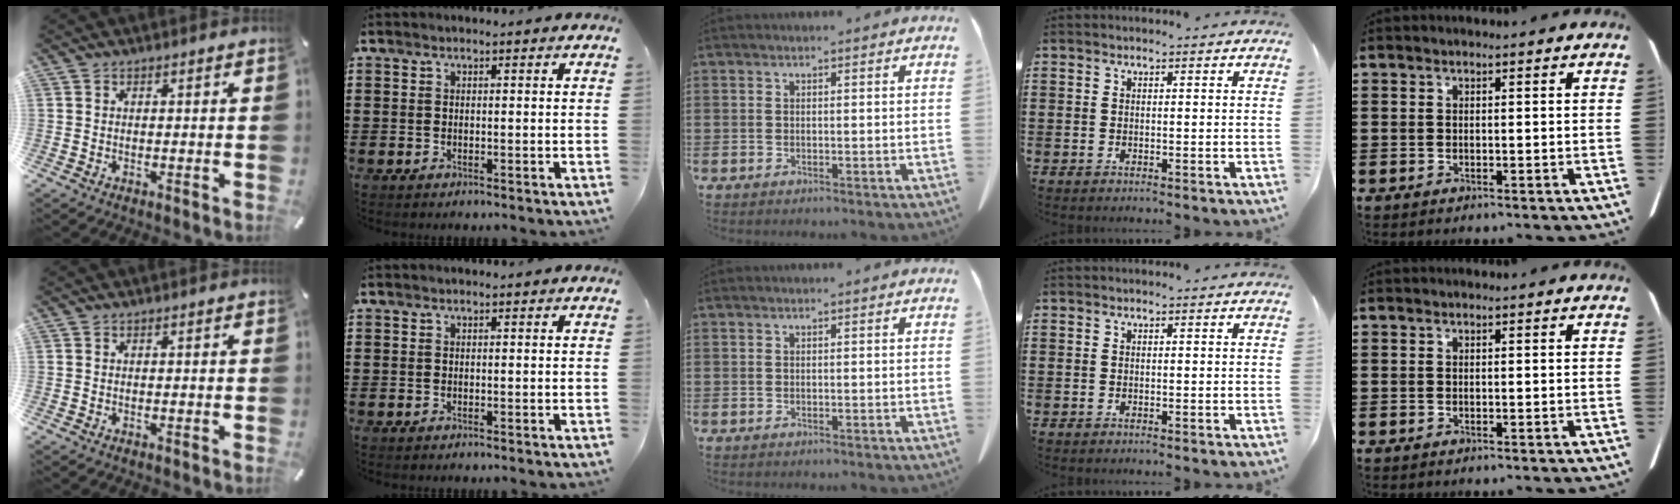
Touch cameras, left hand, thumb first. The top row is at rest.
{}